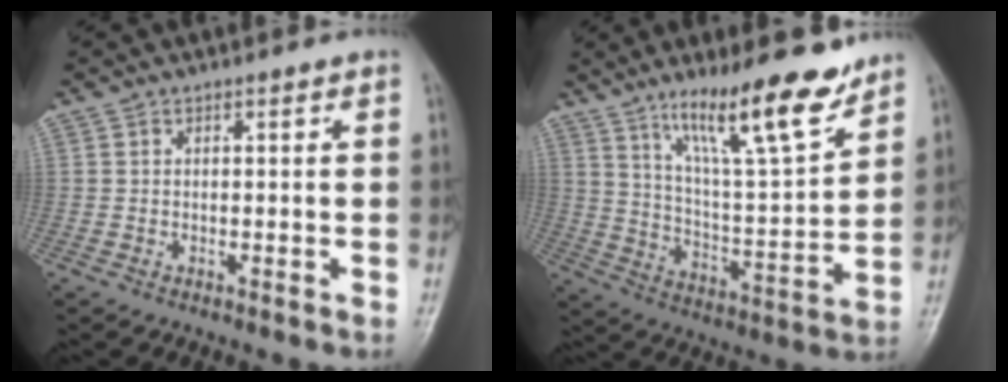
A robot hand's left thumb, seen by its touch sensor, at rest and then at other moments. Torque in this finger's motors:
{"motor_torque": [0.76, 0.40, 1.47, -1.29, 0.37]}